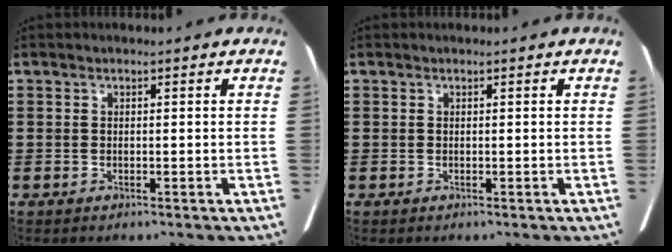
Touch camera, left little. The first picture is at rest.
{"total": 0.0}